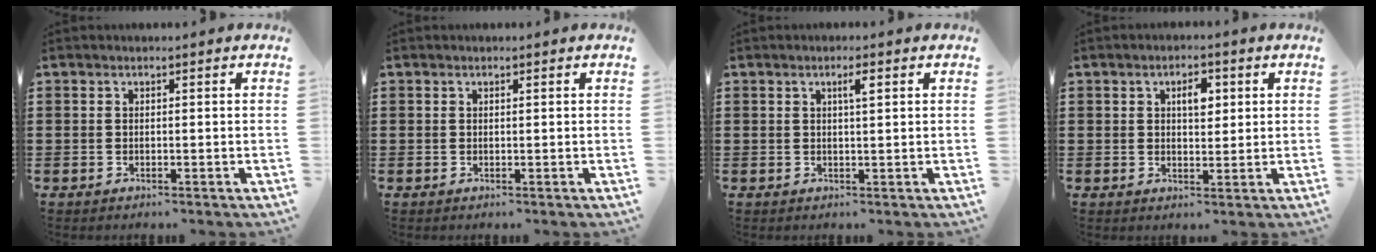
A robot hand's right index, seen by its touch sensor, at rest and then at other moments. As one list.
[{"total": 0.0}, {"total": 2.2, "force": [0.9, 0.3, 1.9], "torque": [-0.031, 0.000, 0.011]}, {"total": 3.3, "force": [1.1, 1.7, 2.6], "torque": [-0.040, 0.003, 0.014]}]